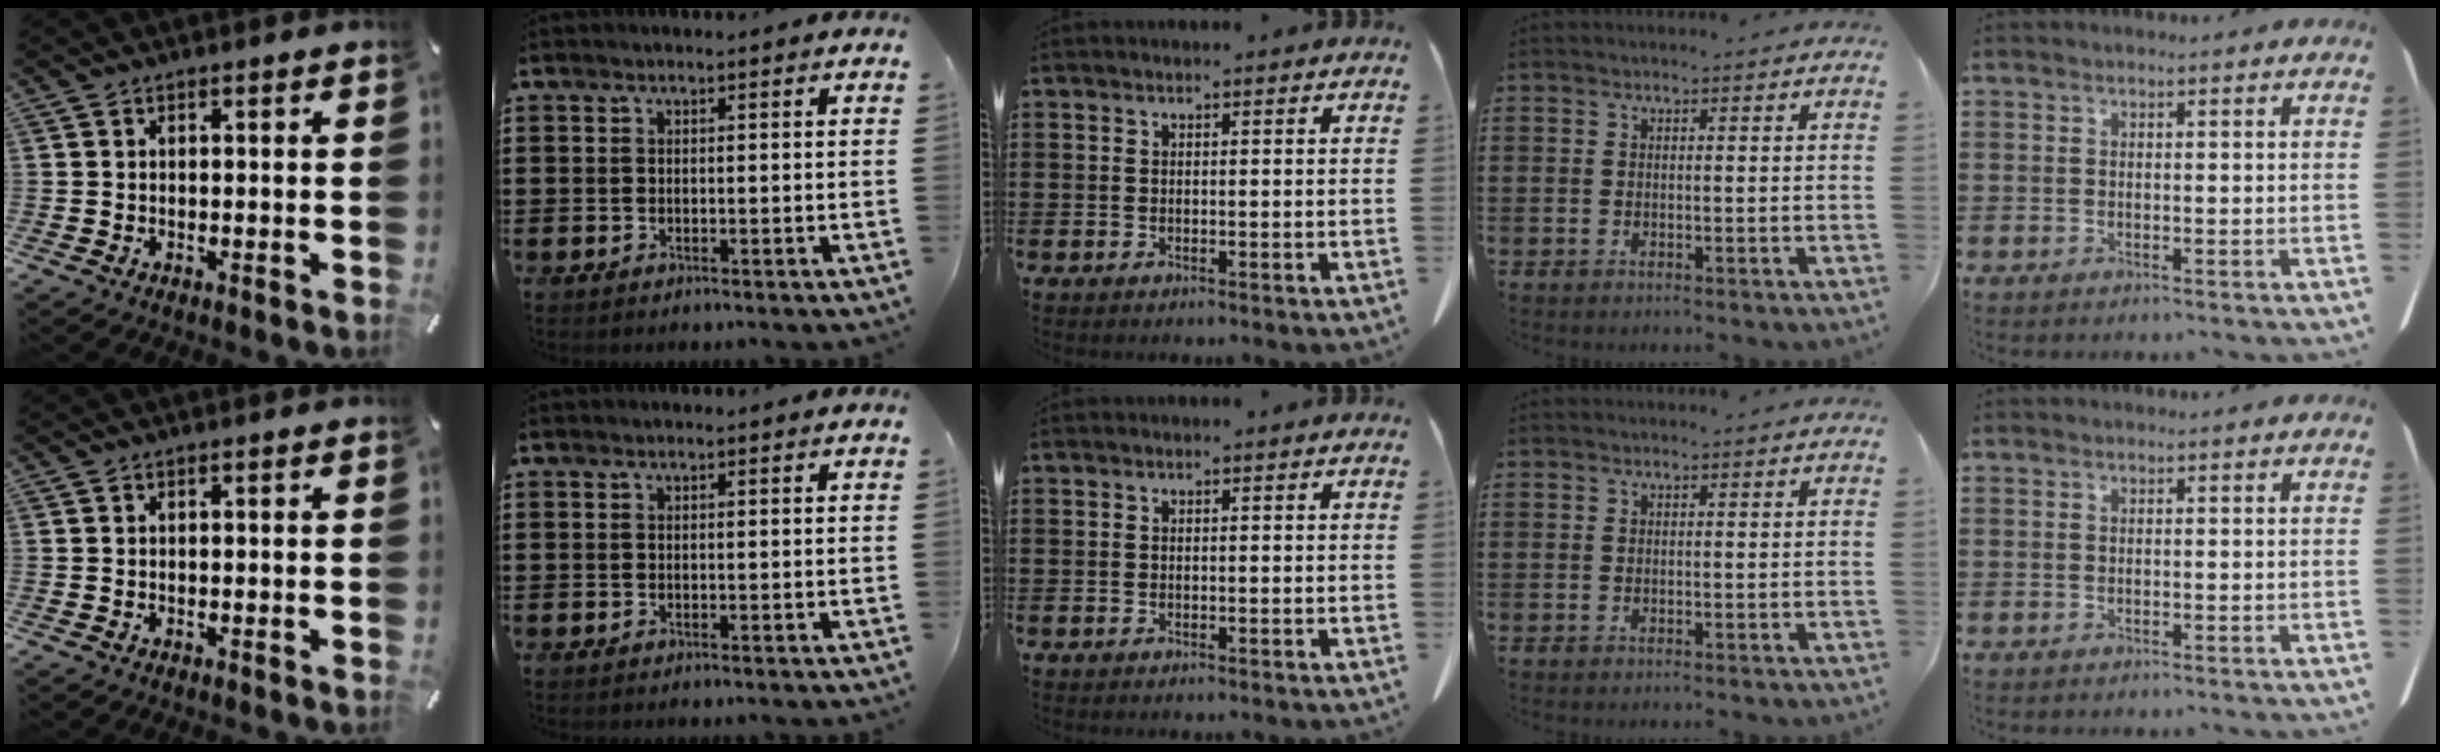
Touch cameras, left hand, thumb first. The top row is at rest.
{}